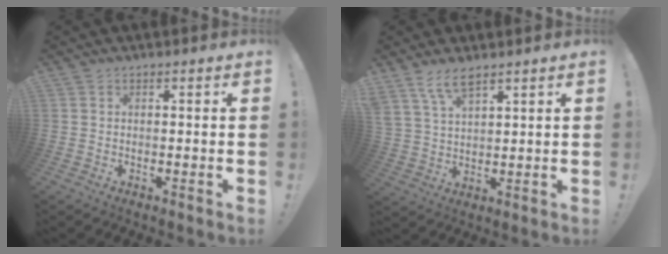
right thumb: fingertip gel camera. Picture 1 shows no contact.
{"total": 6.8, "force": [5.1, 2.0, 4.0], "torque": [-0.085, -0.018, 0.097]}